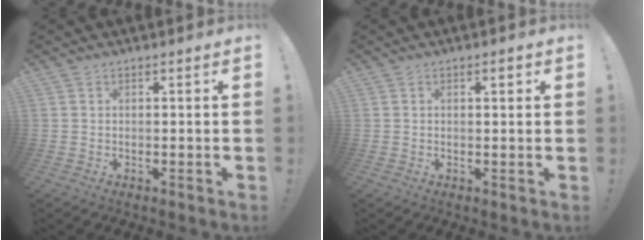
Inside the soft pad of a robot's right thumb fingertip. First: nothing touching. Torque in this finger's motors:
{"motor_torque": [0.01, 0.45, 0.40, -0.26, 0.00]}